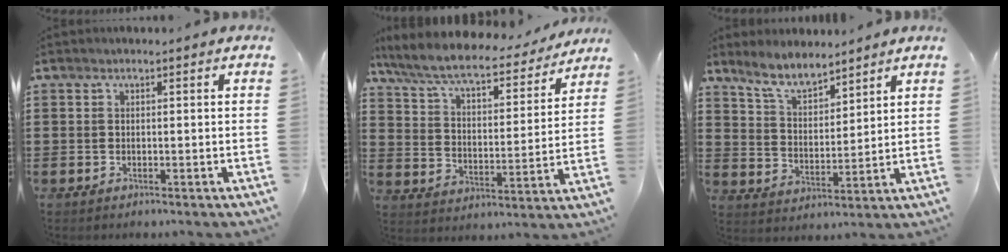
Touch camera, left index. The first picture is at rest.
{"total": 7.9, "force": [6.9, 1.2, 3.7], "torque": [-0.100, -0.037, 0.117]}
{"total": 6.6, "force": [6.0, 1.5, 2.5], "torque": [-0.071, -0.016, 0.109]}